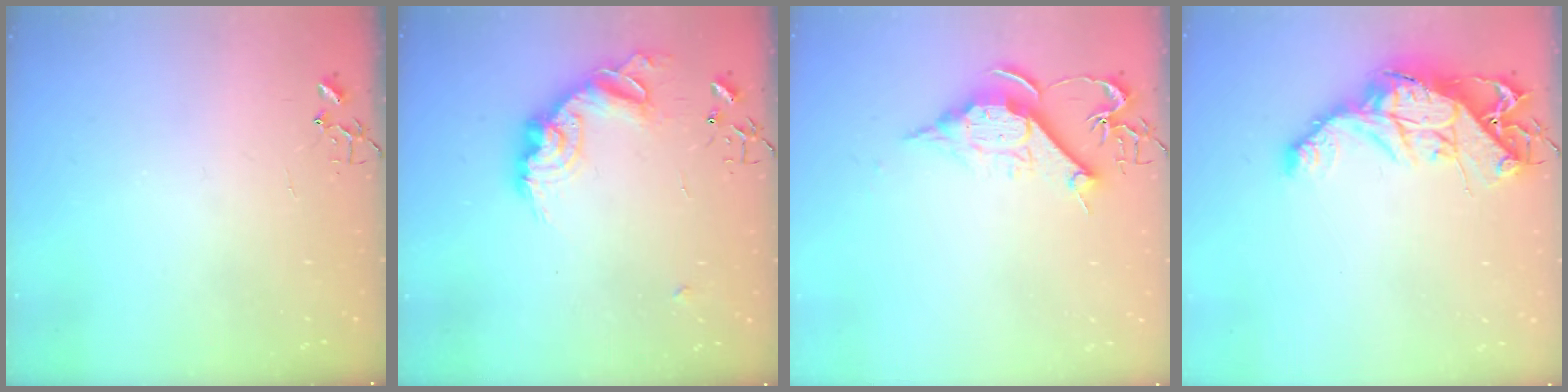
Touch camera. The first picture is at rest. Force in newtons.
{"total": 16.1, "press": 16.1, "slide": 1.0}
{"total": 11.7, "press": 11.7, "slide": 0.9}
{"total": 16.1, "press": 16.0, "slide": 1.6}